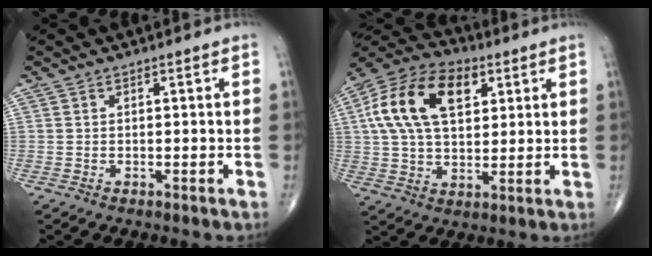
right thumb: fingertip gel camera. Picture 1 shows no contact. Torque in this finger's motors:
{"motor_torque": [1.59, 1.66, 0.83, 0.03, 0.36]}